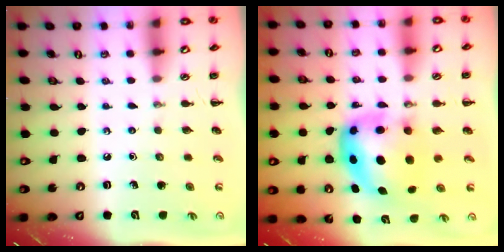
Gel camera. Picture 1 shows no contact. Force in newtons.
{"total": 7.5, "press": 7.3, "slide": 1.7}